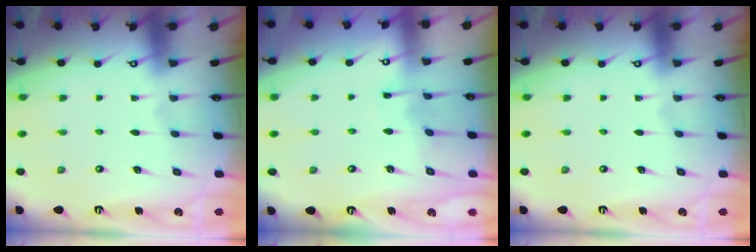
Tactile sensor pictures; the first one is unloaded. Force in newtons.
{"total": 3.9, "press": 3.9, "slide": 0.5}
{"total": 0.0}